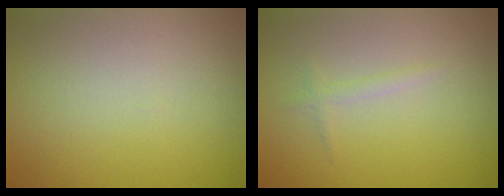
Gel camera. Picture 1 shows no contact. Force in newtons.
{"total": 0.9, "press": 0.9, "slide": 0.0}